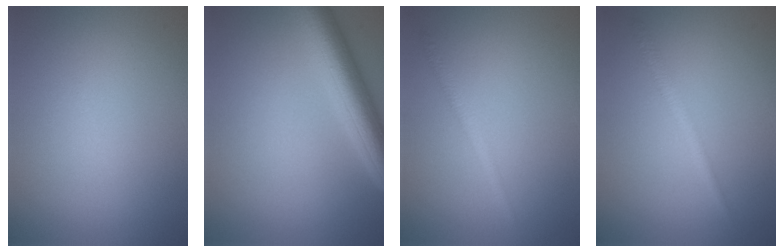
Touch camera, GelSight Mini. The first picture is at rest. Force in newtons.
{"total": 6.3, "press": 6.3, "slide": 0.3}
{"total": 1.4, "press": 1.4, "slide": 0.0}
{"total": 1.5, "press": 1.4, "slide": 0.1}